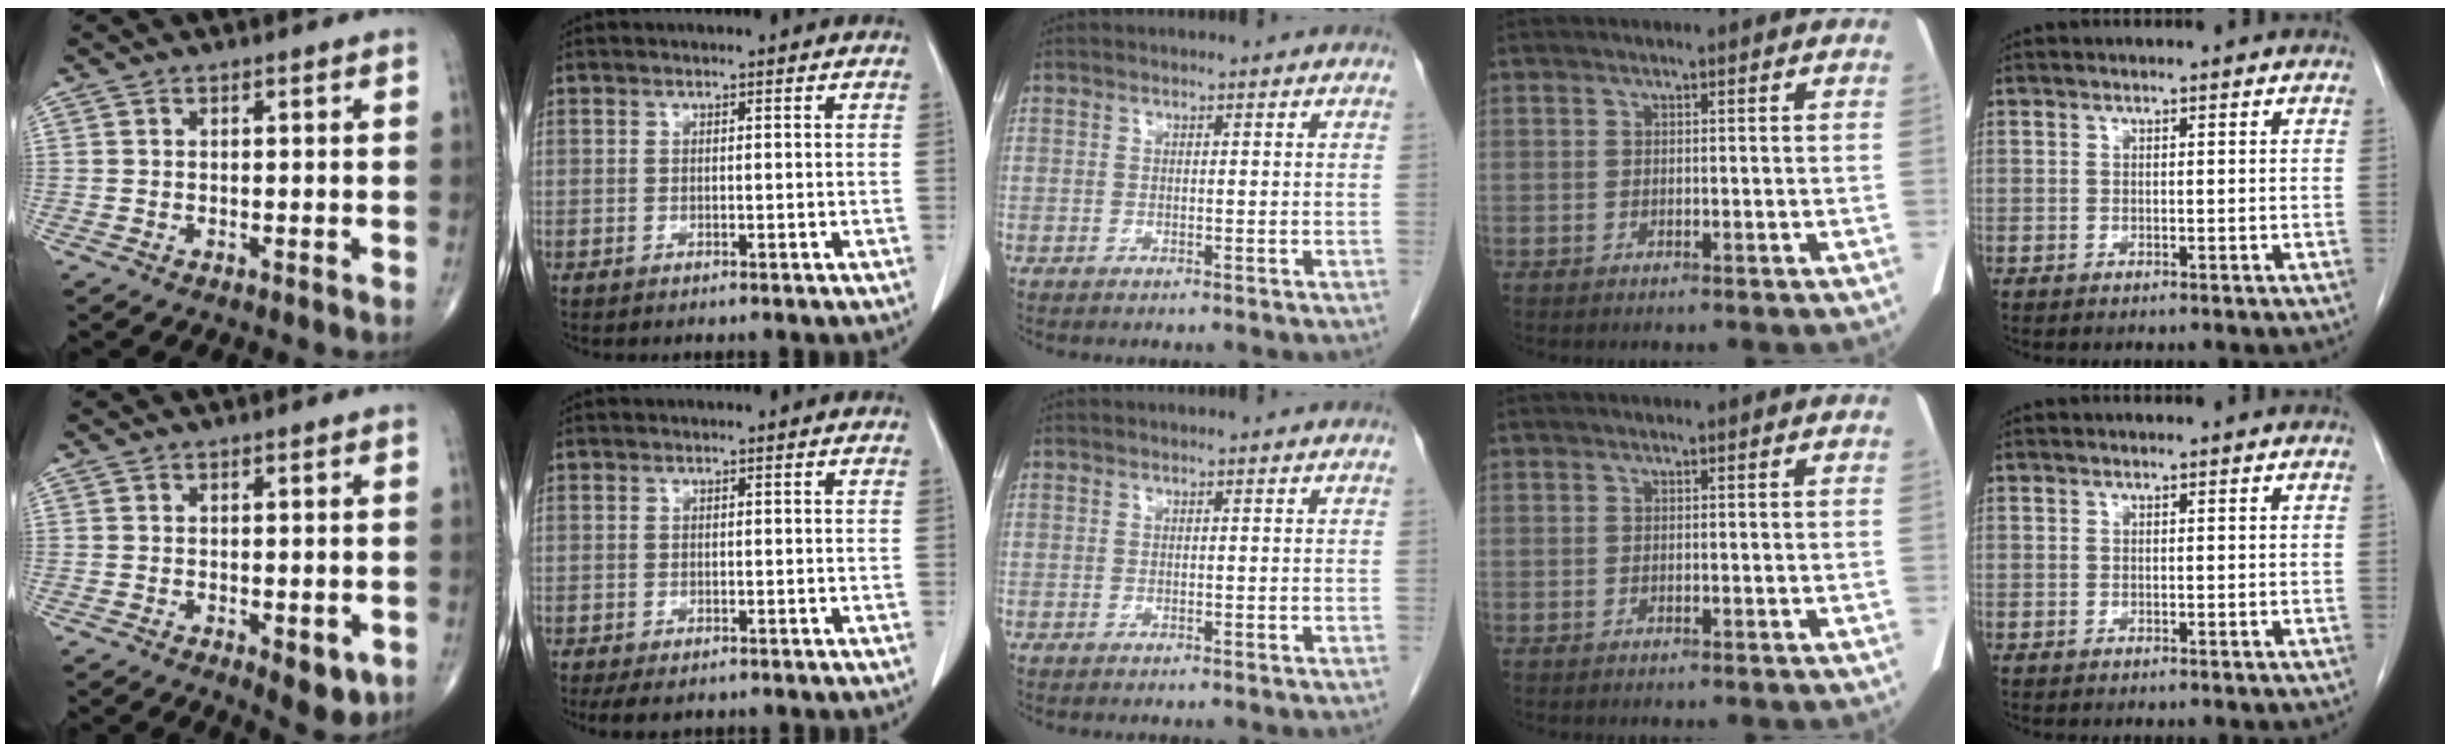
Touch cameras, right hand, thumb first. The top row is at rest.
{"thumb": {"total": 5.1, "force": [-1.6, 2.3, 4.3], "torque": [-0.038, -0.007, -0.013]}, "index": {"total": 3.0, "force": [-2.2, 1.5, 1.4], "torque": [-0.018, -0.005, -0.028]}}